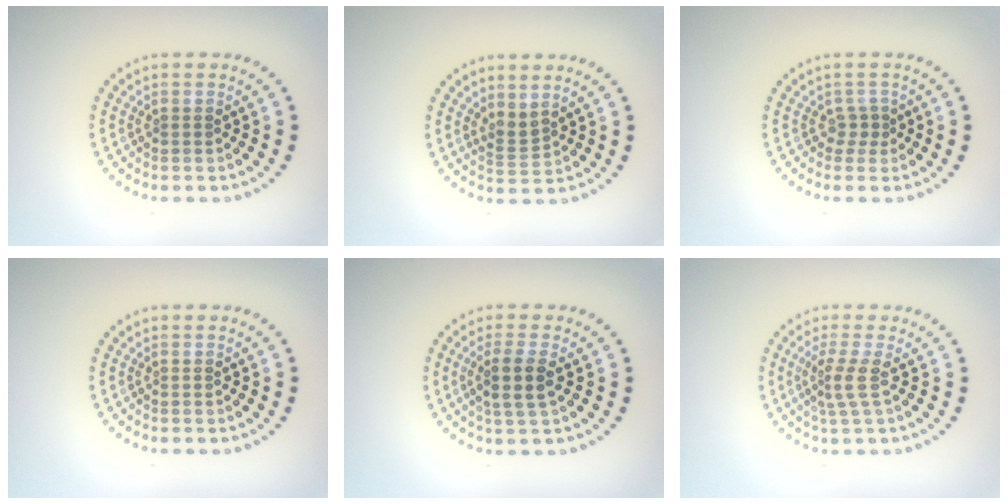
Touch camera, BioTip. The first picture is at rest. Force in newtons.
{"total": 1.7, "press": 1.2, "slide": 1.2}
{"total": 1.2, "press": 0.8, "slide": 0.8}
{"total": 0.0}
{"total": 2.8, "press": 2.5, "slide": 1.3}
{"total": 2.2, "press": 1.6, "slide": 1.6}